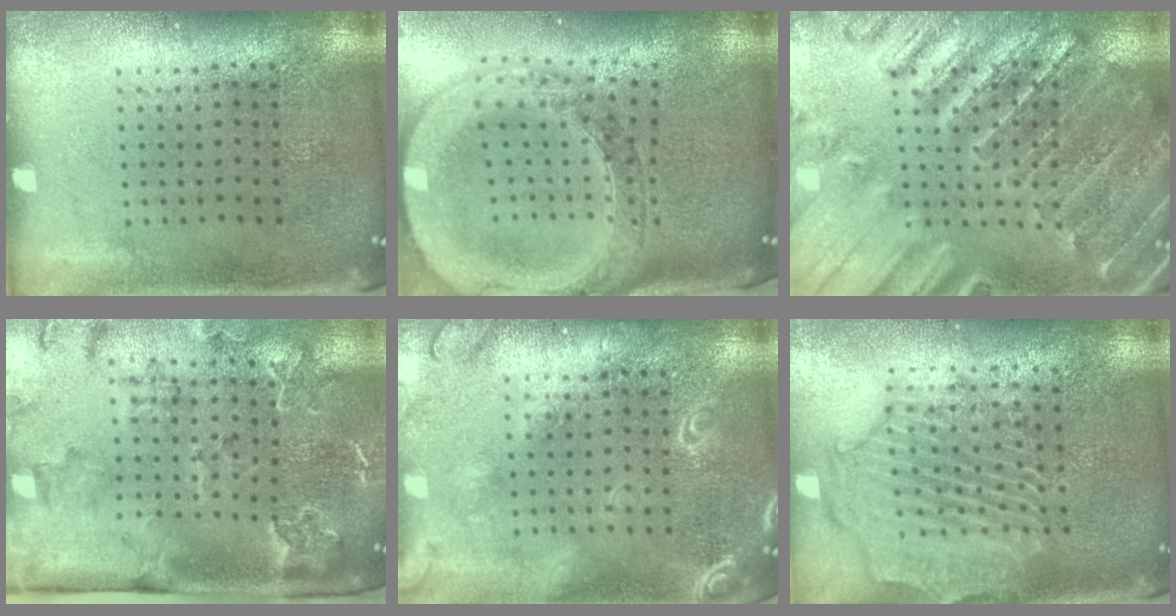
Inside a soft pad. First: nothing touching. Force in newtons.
{"total": 4.0, "press": 3.1, "slide": 2.5}
{"total": 2.0, "press": 2.0, "slide": 0.1}
{"total": 2.3, "press": 2.3, "slide": 0.4}
{"total": 1.7, "press": 1.7, "slide": 0.2}
{"total": 2.3, "press": 2.2, "slide": 0.8}